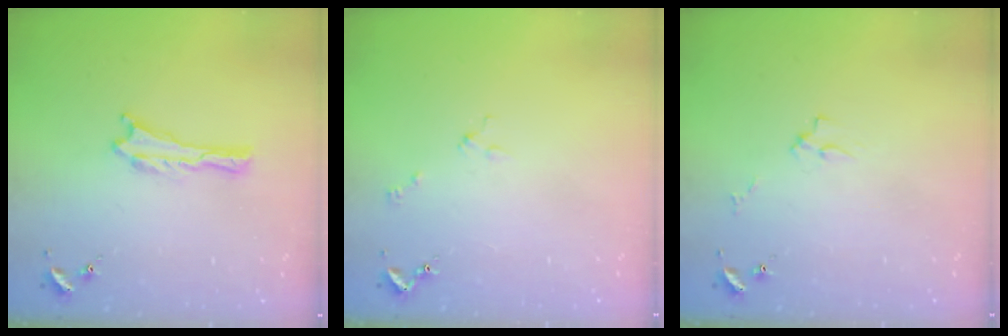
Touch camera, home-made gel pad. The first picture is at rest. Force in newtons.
{"total": 2.0, "press": 2.0, "slide": 0.2}
{"total": 2.7, "press": 2.7, "slide": 0.3}